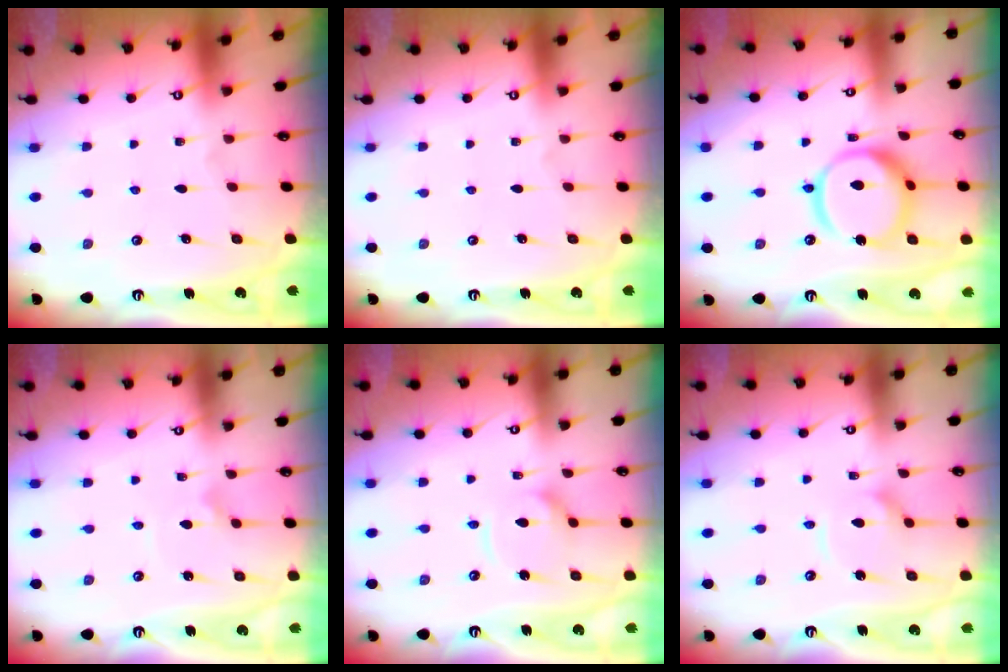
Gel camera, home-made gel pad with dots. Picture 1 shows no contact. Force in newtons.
{"total": 0.0}
{"total": 13.9, "press": 13.8, "slide": 1.5}
{"total": 1.3, "press": 1.3, "slide": 0.2}
{"total": 9.0, "press": 8.9, "slide": 0.8}
{"total": 7.6, "press": 7.5, "slide": 0.8}